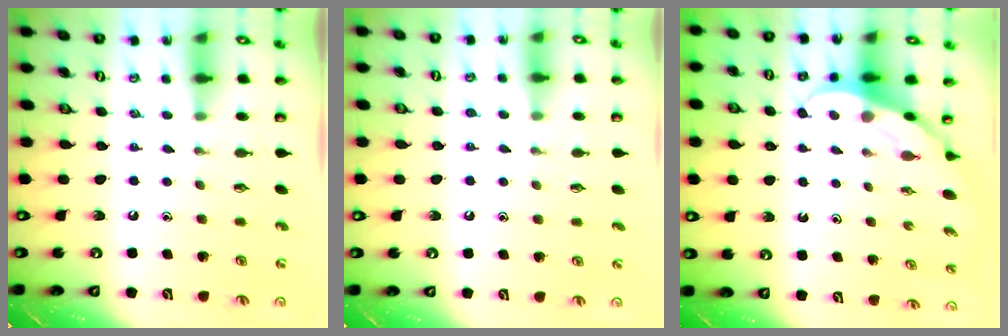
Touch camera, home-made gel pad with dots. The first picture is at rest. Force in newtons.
{"total": 5.9, "press": 5.9, "slide": 0.8}
{"total": 4.0, "press": 3.9, "slide": 0.4}